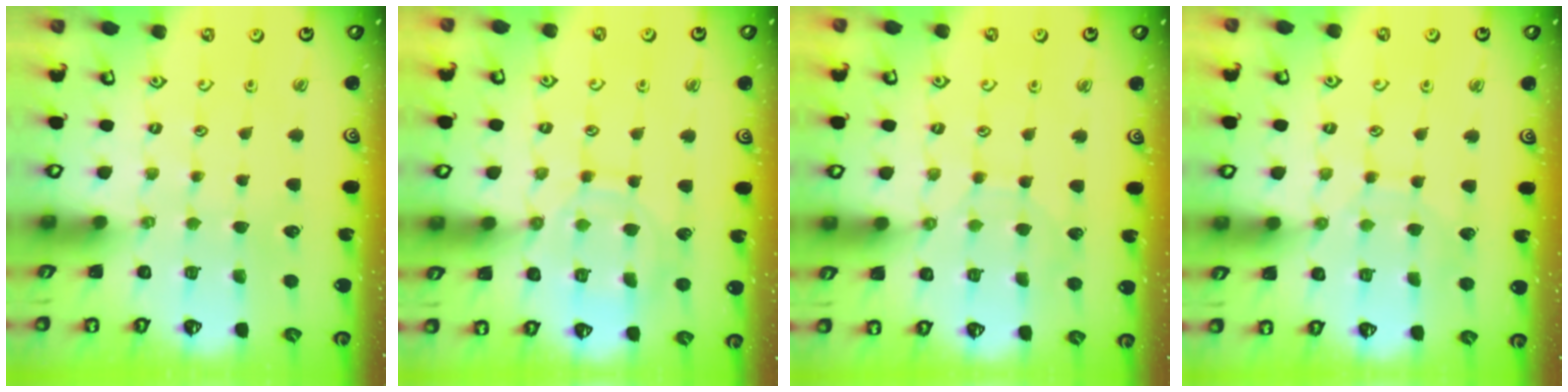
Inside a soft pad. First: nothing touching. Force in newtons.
{"total": 11.6, "press": 11.6, "slide": 1.0}
{"total": 2.8, "press": 2.8, "slide": 0.4}
{"total": 5.1, "press": 5.1, "slide": 0.4}